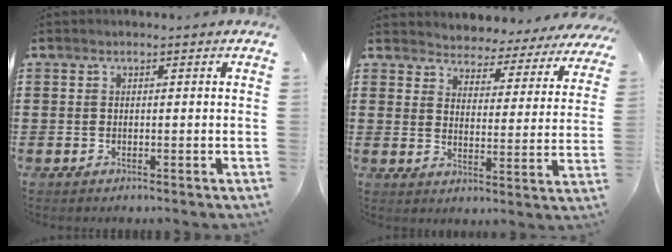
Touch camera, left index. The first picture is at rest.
{"total": 3.8, "force": [3.7, 0.4, -0.7], "torque": [-0.013, -0.032, 0.060]}